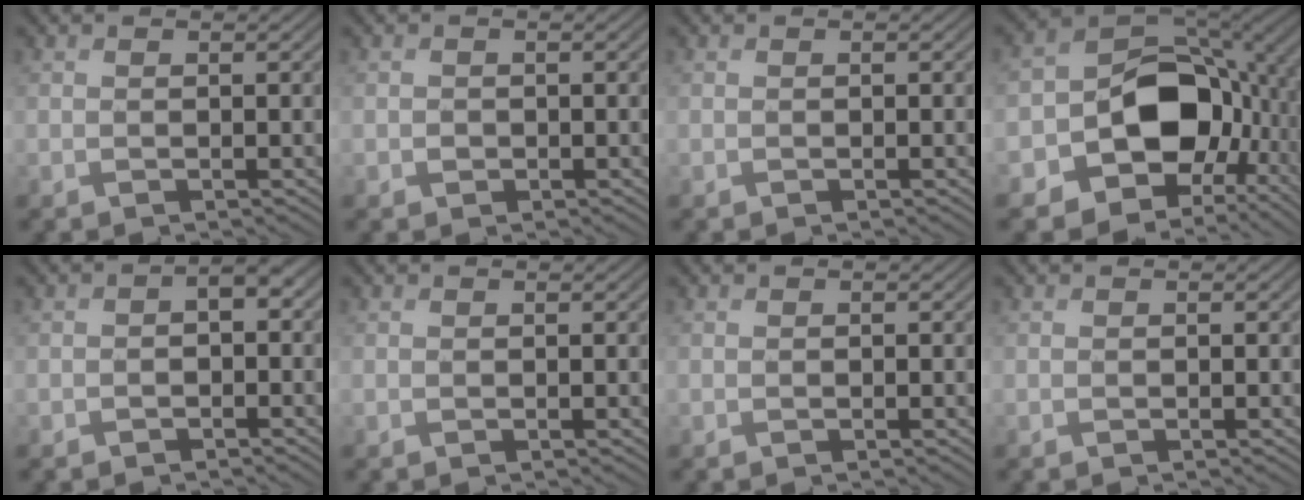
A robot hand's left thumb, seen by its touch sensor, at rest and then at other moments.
{"total": 0.9, "force": [-0.2, 0.8, 0.2], "torque": [-0.002, -0.004, -0.007]}
{"total": 0.0}
{"total": 14.5, "force": [-2.6, 10.9, 9.2], "torque": [-0.163, -0.025, -0.047]}
{"total": 2.3, "force": [-0.4, 1.5, 1.6], "torque": [-0.026, 0.000, -0.012]}
{"total": 0.0}
{"total": 0.0}
{"total": 0.0}